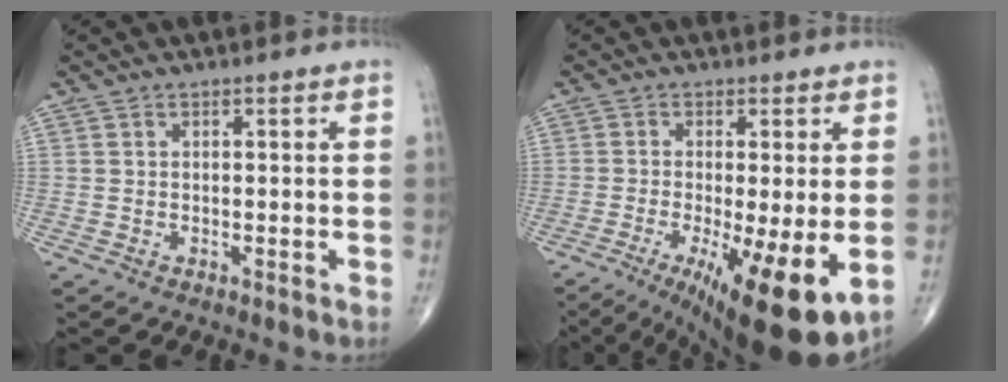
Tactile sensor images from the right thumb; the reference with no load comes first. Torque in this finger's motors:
{"motor_torque": [-0.09, 0.83, 0.22, -0.43, 0.11]}